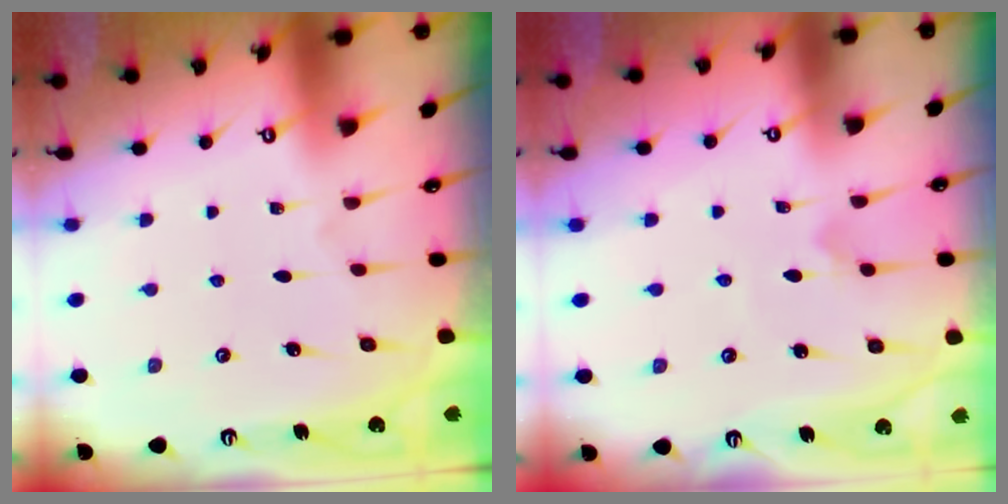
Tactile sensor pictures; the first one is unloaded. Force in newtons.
{"total": 3.5, "press": 3.5, "slide": 0.2}